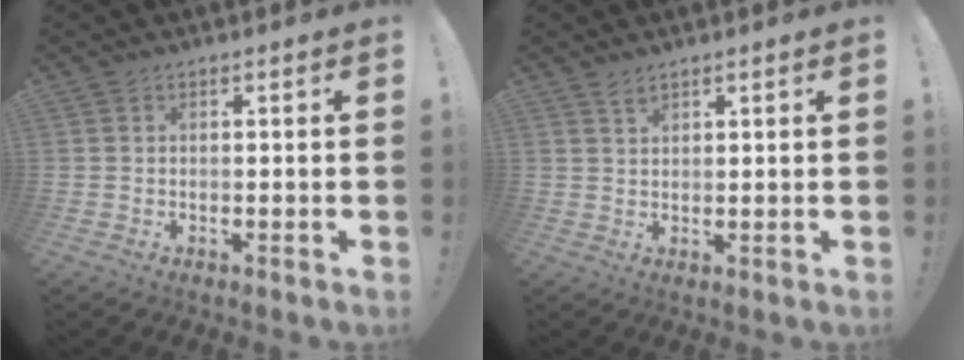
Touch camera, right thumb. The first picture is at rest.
{"total": 2.0, "force": [1.7, 0.7, 0.7], "torque": [-0.009, -0.009, 0.031]}